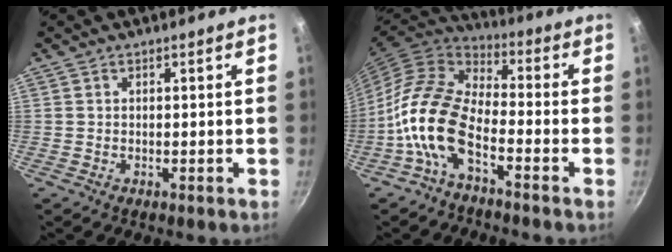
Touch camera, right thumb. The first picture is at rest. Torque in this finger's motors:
{"motor_torque": [0.01, 0.79, 1.96, -0.81, 0.41]}